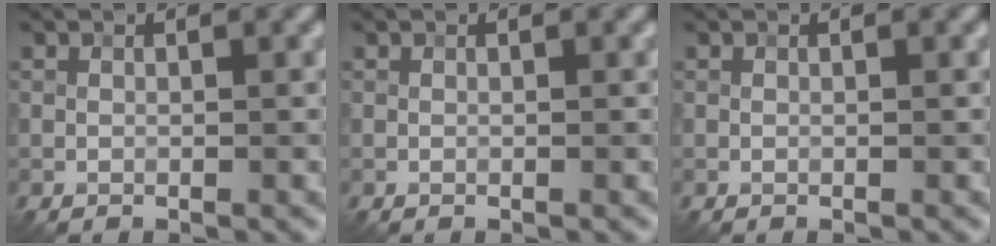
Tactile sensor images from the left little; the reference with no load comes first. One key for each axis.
{"total": 0.0}
{"total": 0.0}